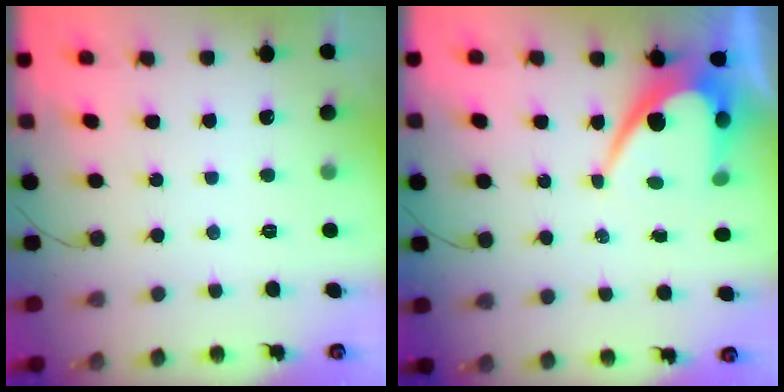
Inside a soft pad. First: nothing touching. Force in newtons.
{"total": 10.3, "press": 10.2, "slide": 0.6}